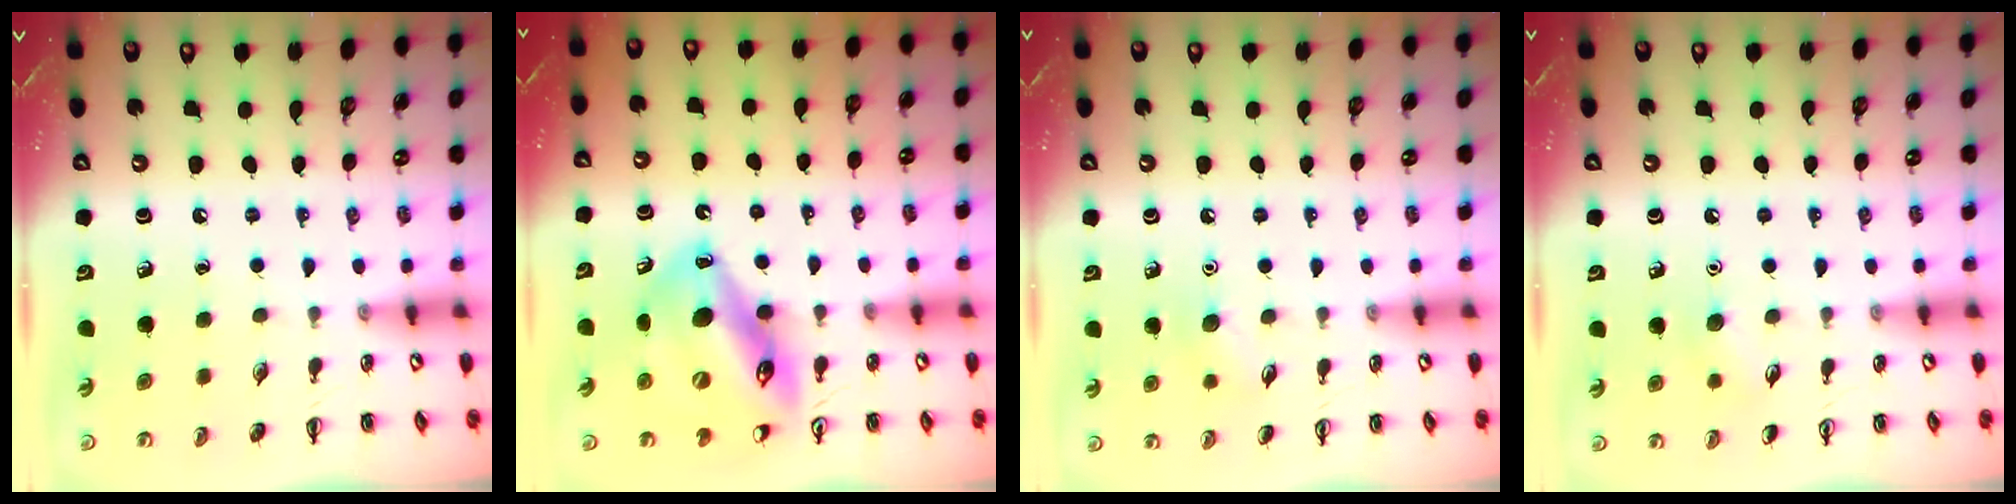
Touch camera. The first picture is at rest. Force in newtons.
{"total": 16.9, "press": 16.3, "slide": 4.5}
{"total": 6.9, "press": 6.7, "slide": 1.6}
{"total": 4.9, "press": 4.6, "slide": 1.4}